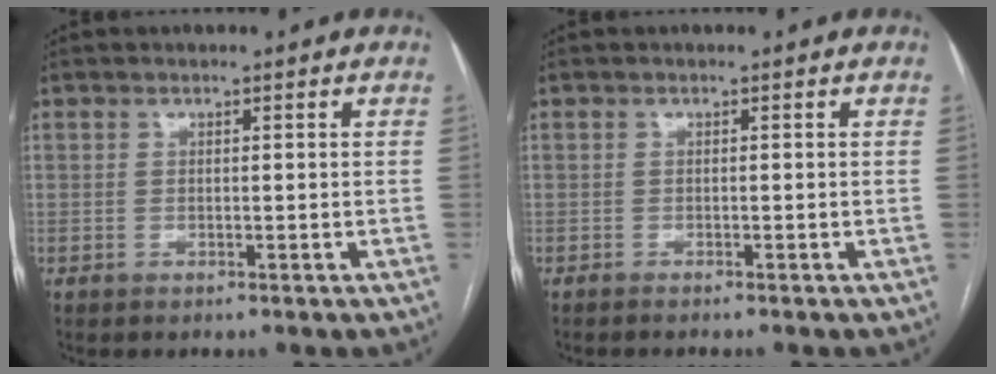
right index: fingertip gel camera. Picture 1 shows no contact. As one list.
[{"total": 1.7, "force": [-1.5, -0.1, 0.8], "torque": [-0.009, 0.000, -0.019]}]